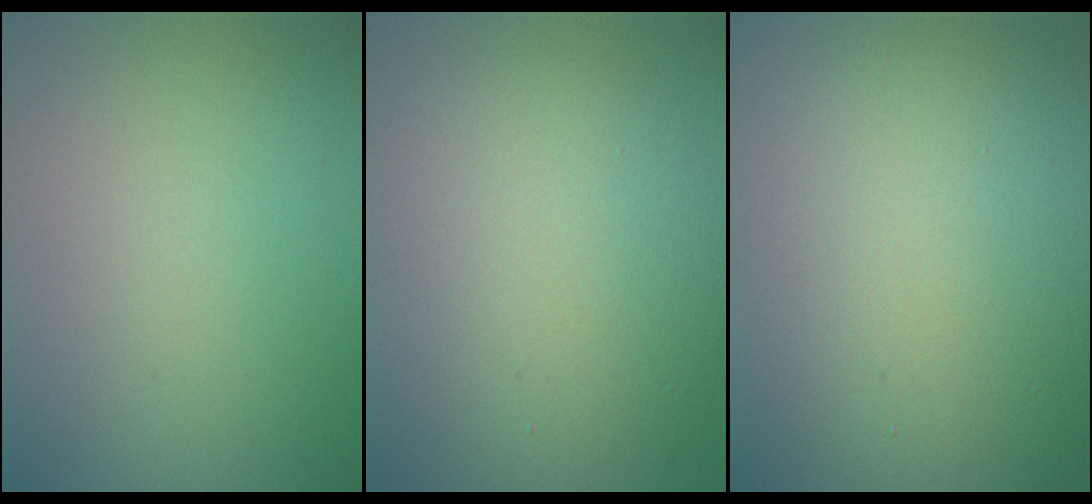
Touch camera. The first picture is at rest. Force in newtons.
{"total": 11.1, "press": 11.0, "slide": 0.6}
{"total": 22.3, "press": 22.3, "slide": 0.7}